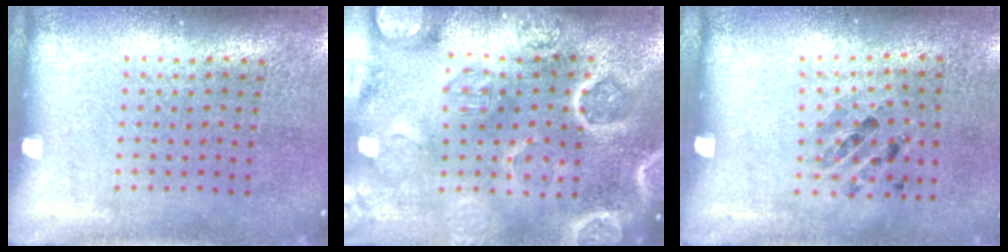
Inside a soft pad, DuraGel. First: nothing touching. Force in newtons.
{"total": 4.6, "press": 4.1, "slide": 2.0}
{"total": 0.8, "press": 0.7, "slide": 0.4}